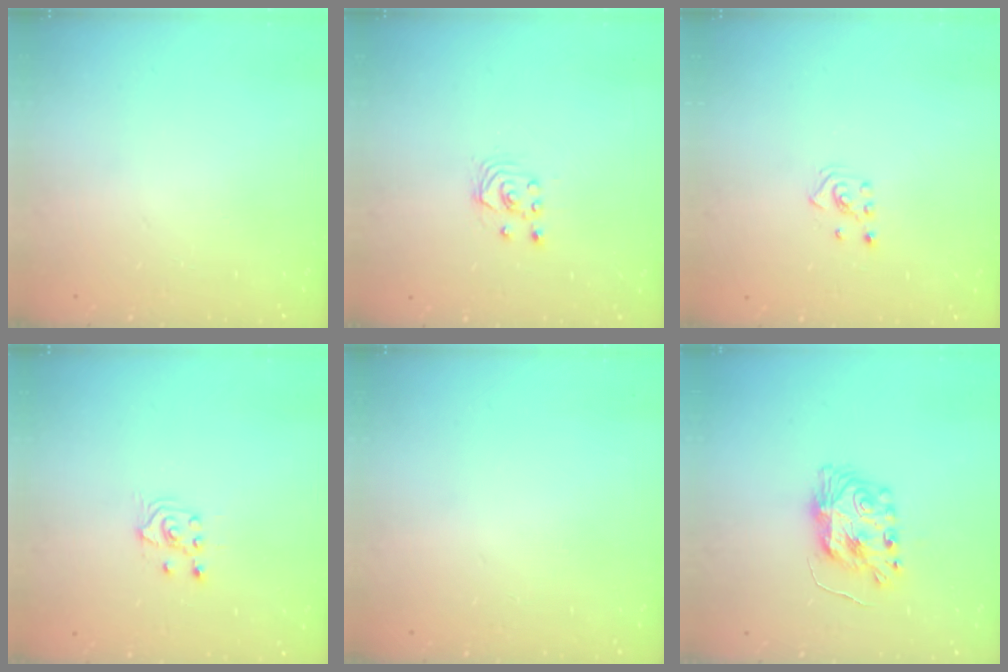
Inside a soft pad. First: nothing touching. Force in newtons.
{"total": 1.7, "press": 1.7, "slide": 0.2}
{"total": 2.1, "press": 1.9, "slide": 0.8}
{"total": 2.5, "press": 2.4, "slide": 0.7}
{"total": 0.0}
{"total": 8.6, "press": 8.6, "slide": 0.5}